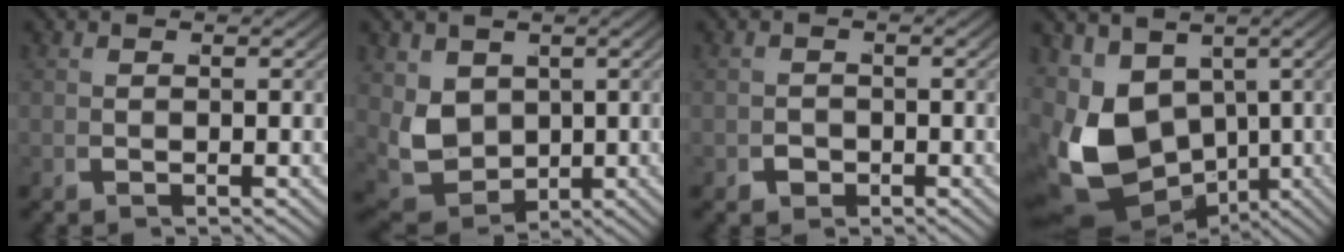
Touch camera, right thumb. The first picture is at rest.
{"total": 7.5, "force": [-0.1, 5.9, 4.6], "torque": [-0.132, -0.049, 0.022]}
{"total": 1.0, "force": [-0.6, 0.7, 0.3], "torque": [-0.003, -0.005, -0.011]}
{"total": 12.1, "force": [-2.5, 8.9, 7.7], "torque": [-0.192, -0.075, -0.009]}